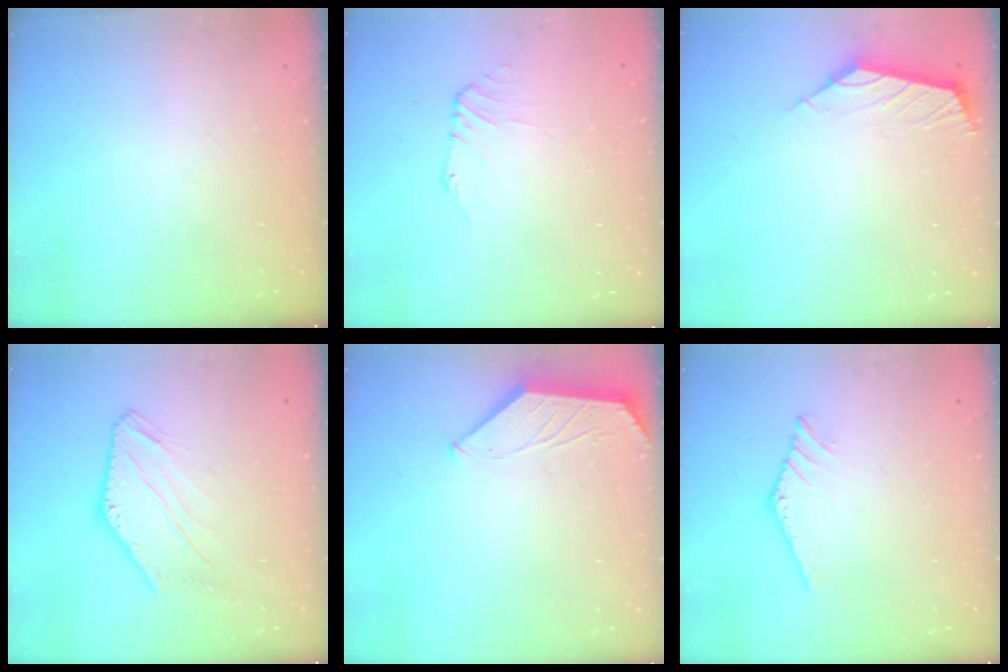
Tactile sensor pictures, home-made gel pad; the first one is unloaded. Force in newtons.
{"total": 0.9, "press": 0.8, "slide": 0.4}
{"total": 2.8, "press": 2.7, "slide": 0.7}
{"total": 8.0, "press": 8.0, "slide": 1.0}
{"total": 1.0, "press": 1.0, "slide": 0.2}
{"total": 0.0}